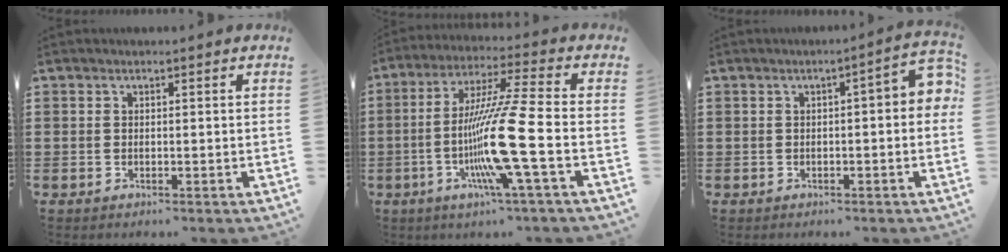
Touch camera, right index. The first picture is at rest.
{"total": 14.5, "force": [-4.2, -0.8, 13.8], "torque": [-0.282, -0.020, -0.089]}
{"total": 3.1, "force": [-0.5, 0.7, 2.9], "torque": [-0.044, 0.001, -0.013]}